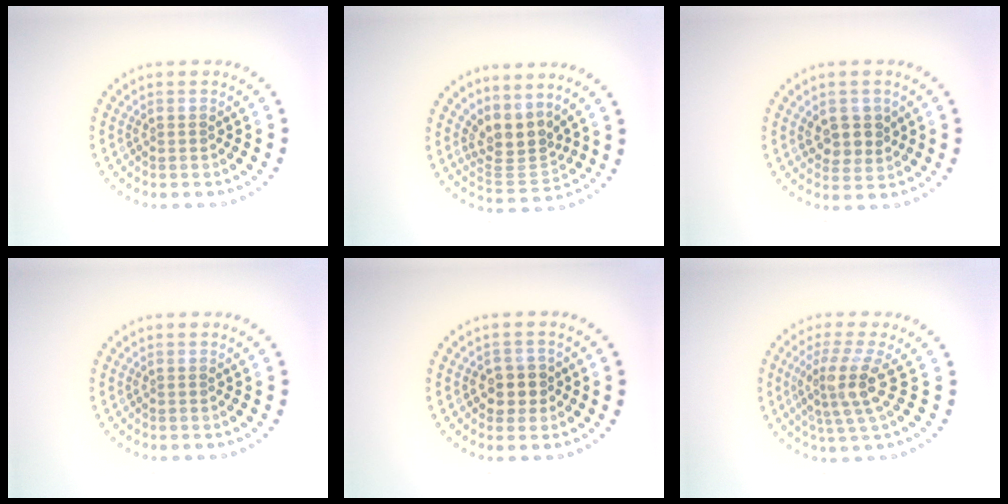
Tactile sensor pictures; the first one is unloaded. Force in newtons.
{"total": 3.5, "press": 2.6, "slide": 2.3}
{"total": 2.8, "press": 2.7, "slide": 0.9}
{"total": 0.0}
{"total": 2.5, "press": 2.3, "slide": 0.9}
{"total": 4.0, "press": 2.9, "slide": 2.8}